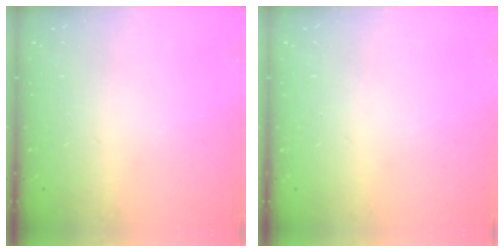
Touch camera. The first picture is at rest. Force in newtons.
{"total": 0.0}